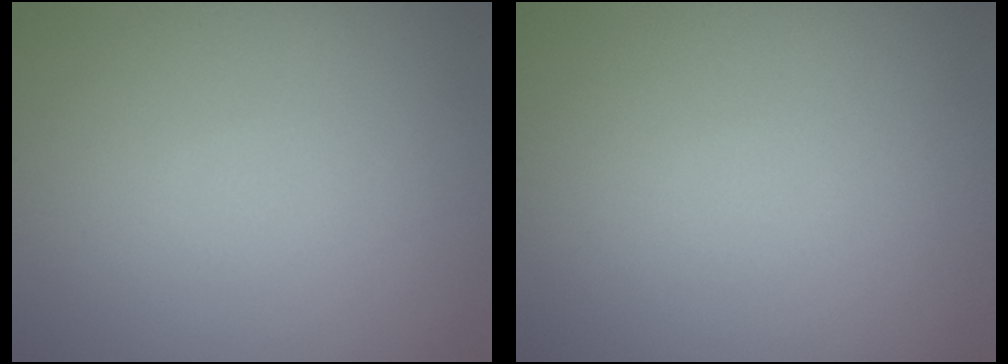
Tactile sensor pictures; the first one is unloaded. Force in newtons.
{"total": 0.0}